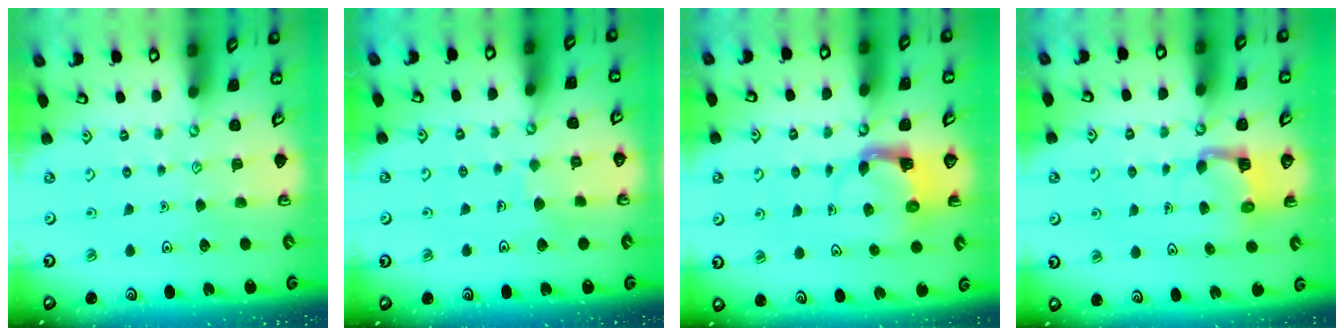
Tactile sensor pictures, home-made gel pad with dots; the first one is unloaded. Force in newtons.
{"total": 4.6, "press": 4.6, "slide": 0.3}
{"total": 3.8, "press": 3.7, "slide": 0.7}
{"total": 3.9, "press": 3.8, "slide": 0.3}